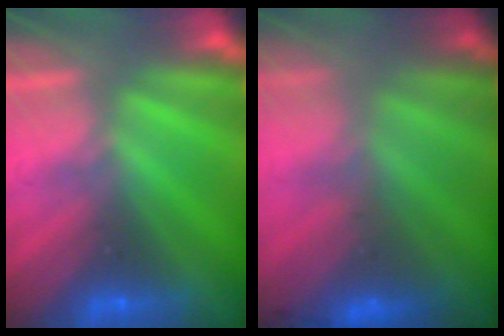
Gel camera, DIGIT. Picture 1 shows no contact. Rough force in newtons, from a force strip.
{"total": 3.4}